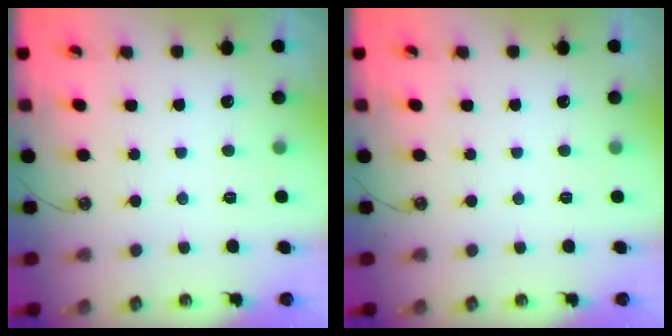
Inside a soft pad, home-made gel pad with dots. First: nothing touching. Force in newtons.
{"total": 0.0}